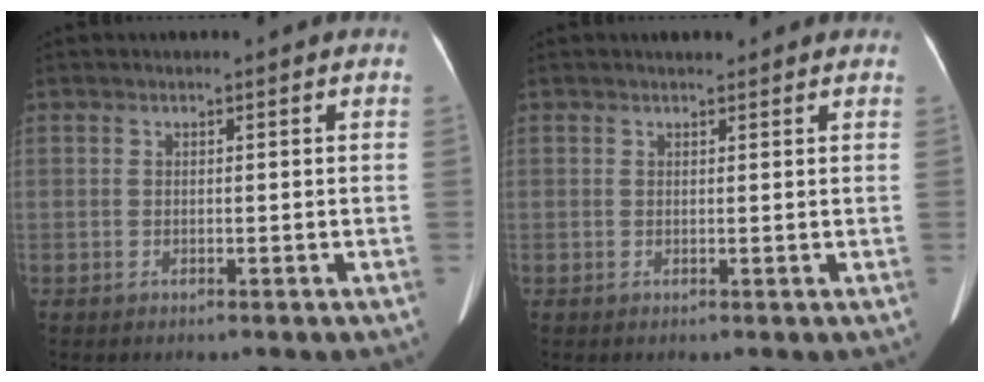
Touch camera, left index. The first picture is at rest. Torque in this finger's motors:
{"motor_torque": [0.16, -0.27, 0.03, 0.00]}